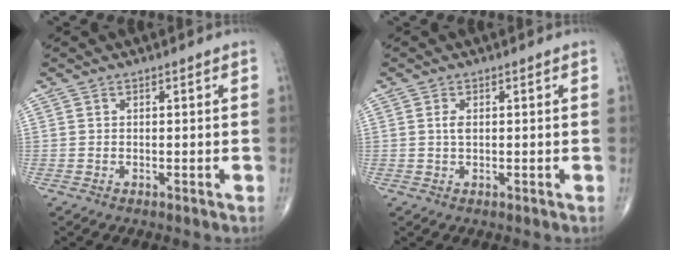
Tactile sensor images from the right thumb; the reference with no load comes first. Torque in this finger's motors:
{"motor_torque": [0.25, 0.74, 0.13, -0.07, 0.13]}